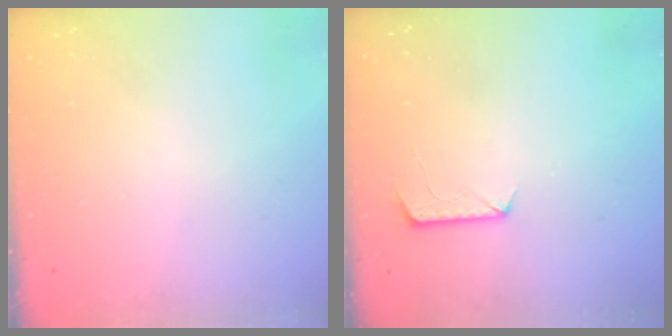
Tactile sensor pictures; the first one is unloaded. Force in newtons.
{"total": 8.1, "press": 8.0, "slide": 0.7}